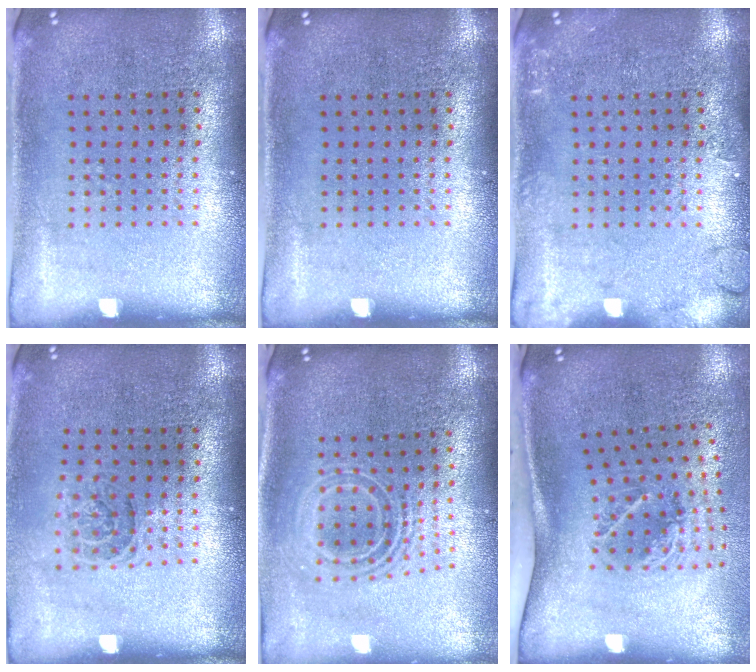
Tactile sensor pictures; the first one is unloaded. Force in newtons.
{"total": 0.0}
{"total": 1.9, "press": 1.8, "slide": 0.2}
{"total": 1.2, "press": 1.1, "slide": 0.5}
{"total": 2.1, "press": 1.5, "slide": 1.4}
{"total": 2.1, "press": 1.3, "slide": 1.7}